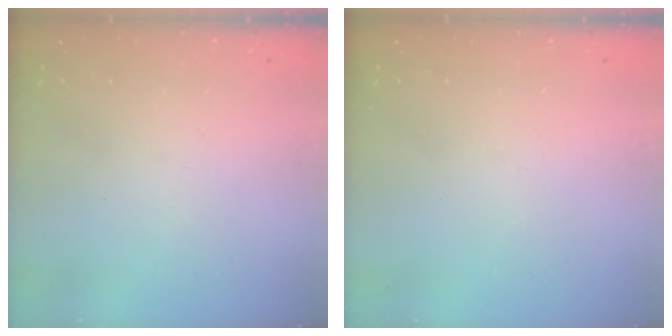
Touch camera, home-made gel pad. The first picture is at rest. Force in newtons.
{"total": 0.0}